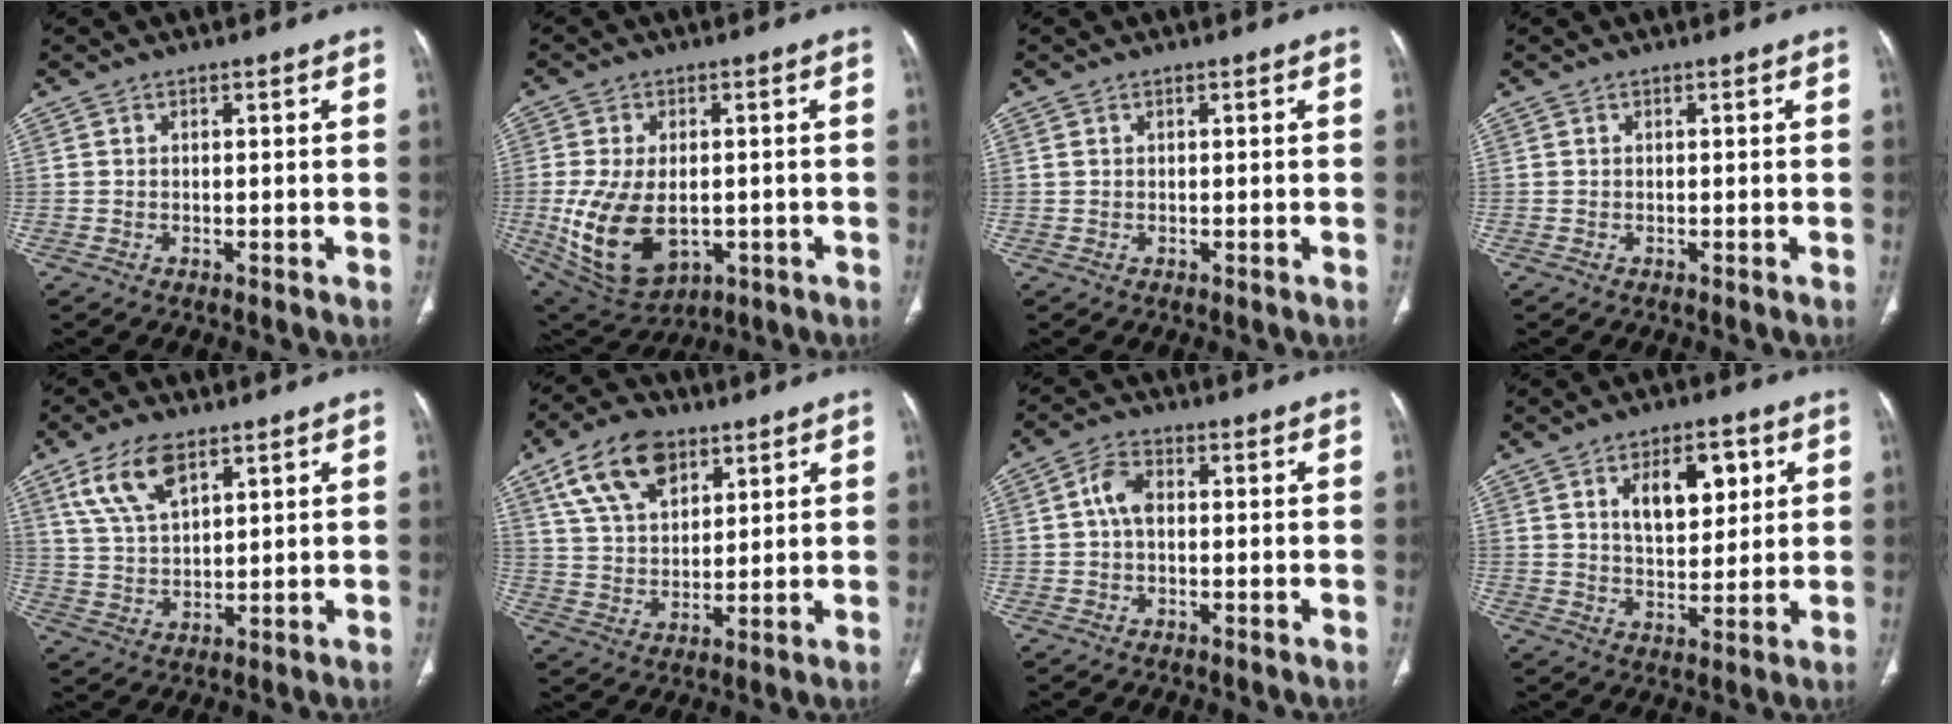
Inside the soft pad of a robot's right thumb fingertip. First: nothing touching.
{"total": 15.5, "force": [-2.7, 9.5, 11.9], "torque": [-0.219, -0.006, -0.017]}
{"total": 0.6, "force": [0.4, 0.2, 0.4], "torque": [-0.011, 0.008, 0.012]}
{"total": 0.0}
{"total": 9.6, "force": [5.5, 4.3, 6.6], "torque": [-0.126, -0.017, 0.115]}
{"total": 13.4, "force": [7.2, 7.7, 8.2], "torque": [-0.130, -0.018, 0.136]}
{"total": 4.4, "force": [0.3, 2.6, 3.6], "torque": [-0.071, 0.011, 0.002]}
{"total": 10.6, "force": [4.0, 5.7, 8.0], "torque": [-0.093, -0.016, 0.066]}